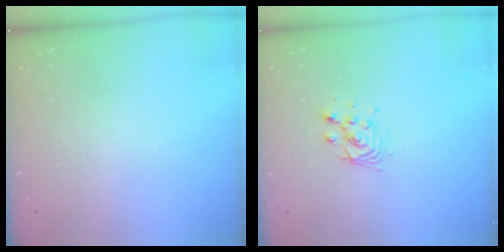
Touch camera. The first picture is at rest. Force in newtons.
{"total": 6.7, "press": 6.7, "slide": 0.5}